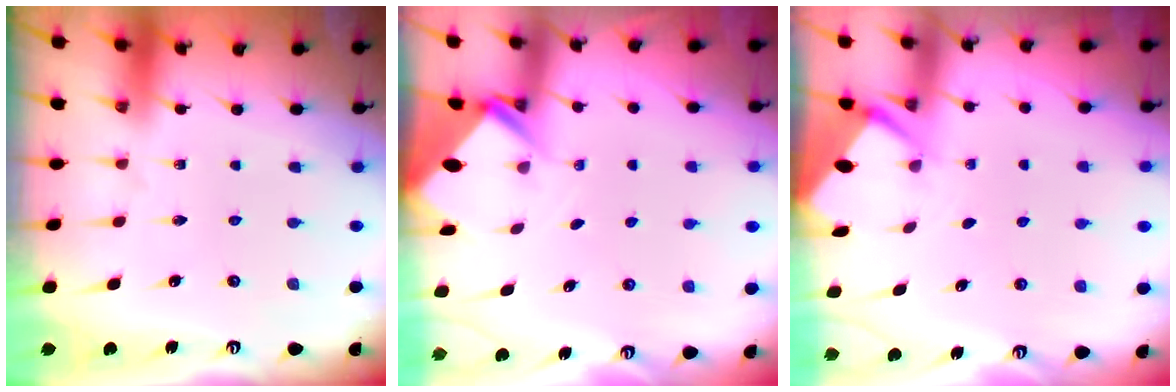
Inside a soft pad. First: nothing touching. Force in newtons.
{"total": 2.6, "press": 2.6, "slide": 0.2}
{"total": 2.6, "press": 2.6, "slide": 0.1}